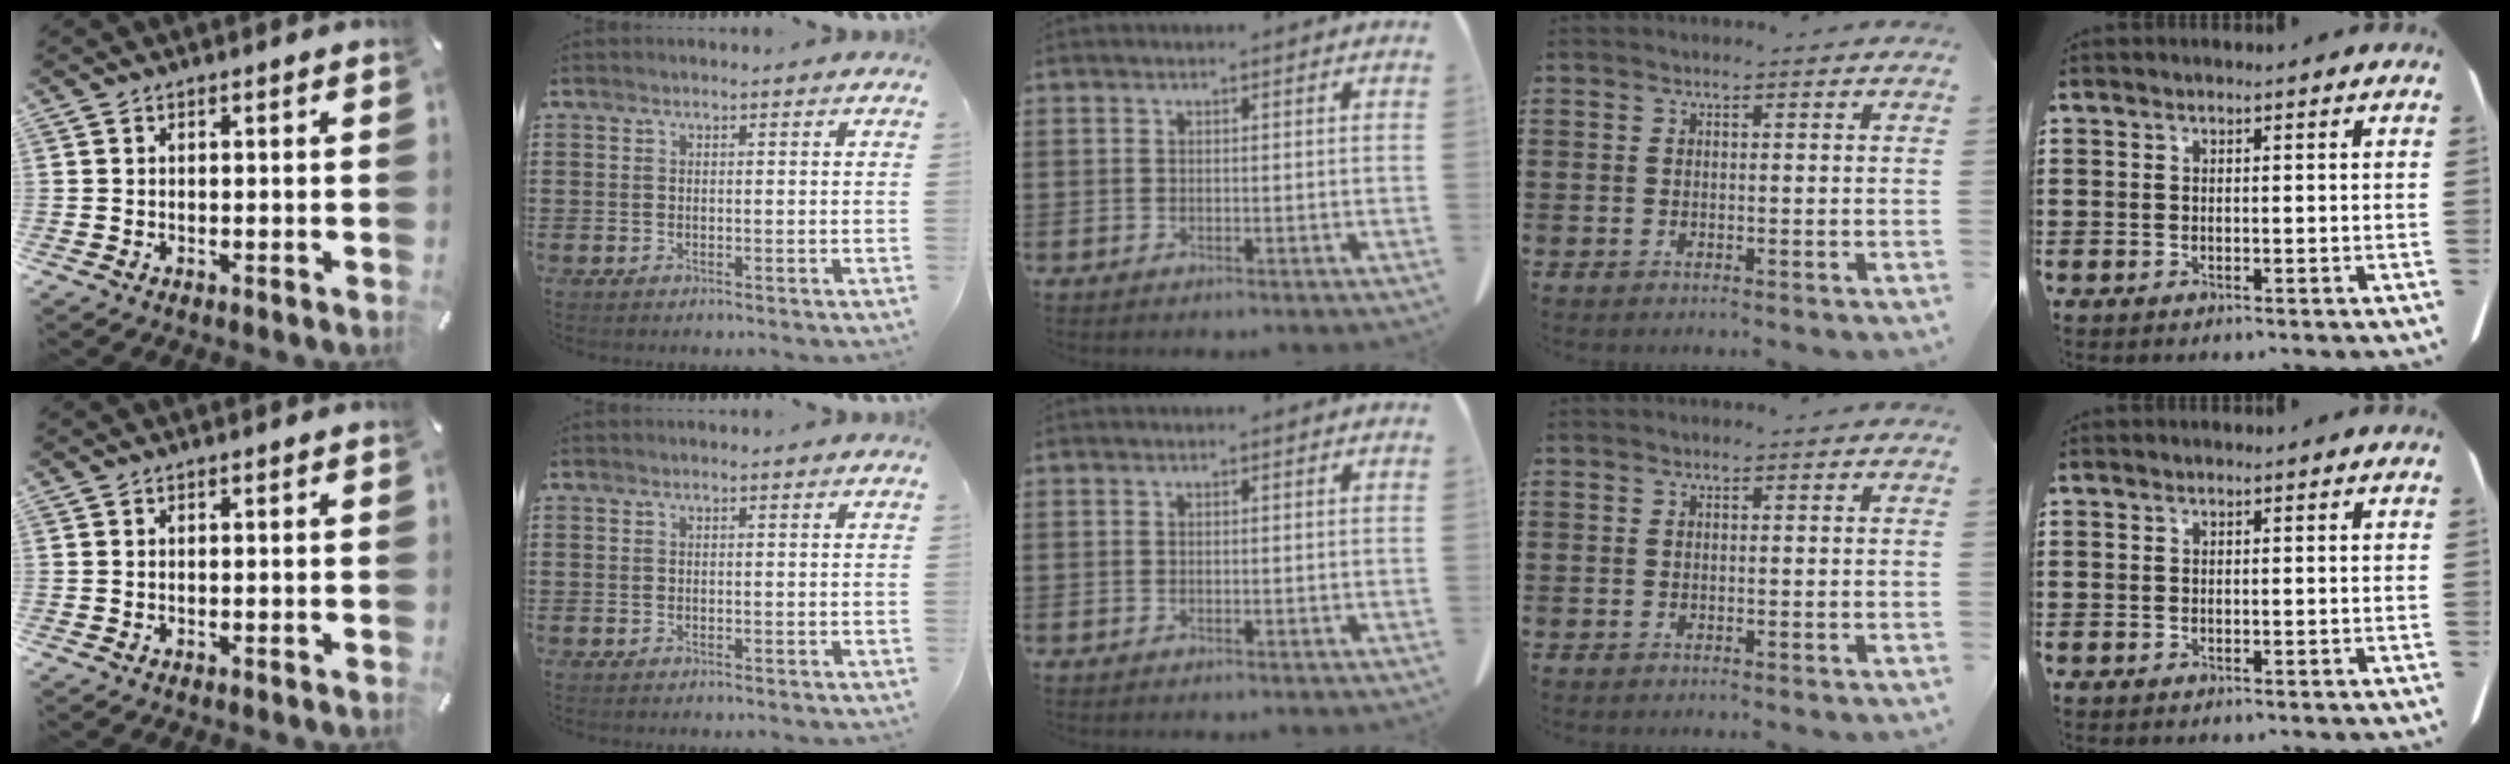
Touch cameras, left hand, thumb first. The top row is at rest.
{}